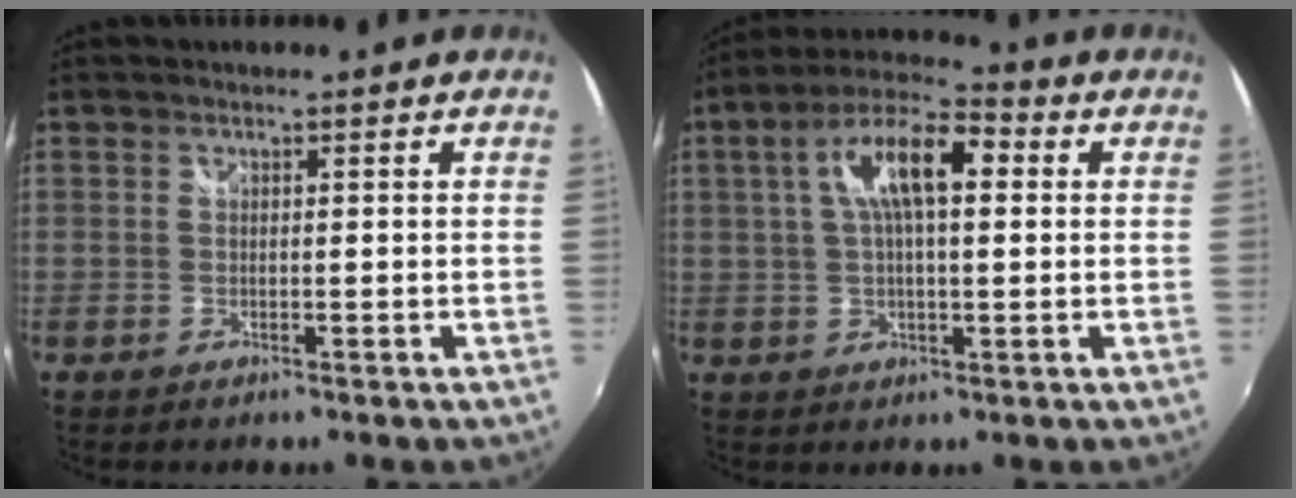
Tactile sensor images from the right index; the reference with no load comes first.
{"total": 11.9, "force": [2.7, 4.5, 10.7], "torque": [-0.190, 0.027, 0.039]}